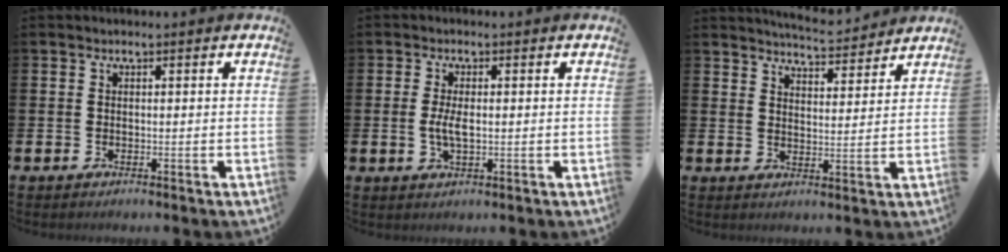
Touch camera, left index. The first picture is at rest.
{"total": 3.1, "force": [0.0, 1.2, 2.8], "torque": [-0.053, 0.003, -0.003]}
{"total": 5.3, "force": [5.2, 0.4, 0.3], "torque": [-0.011, -0.036, 0.093]}